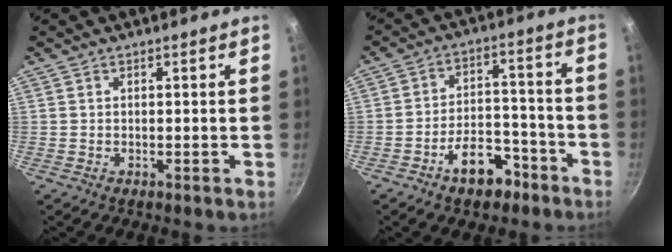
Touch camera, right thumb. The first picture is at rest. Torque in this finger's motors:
{"motor_torque": [1.05, 0.56, 0.87, -1.03, 0.25]}